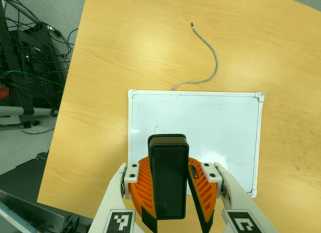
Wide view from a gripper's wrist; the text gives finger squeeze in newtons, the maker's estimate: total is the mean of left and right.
{"total": 10.1, "left": 9.7, "right": 10.5}